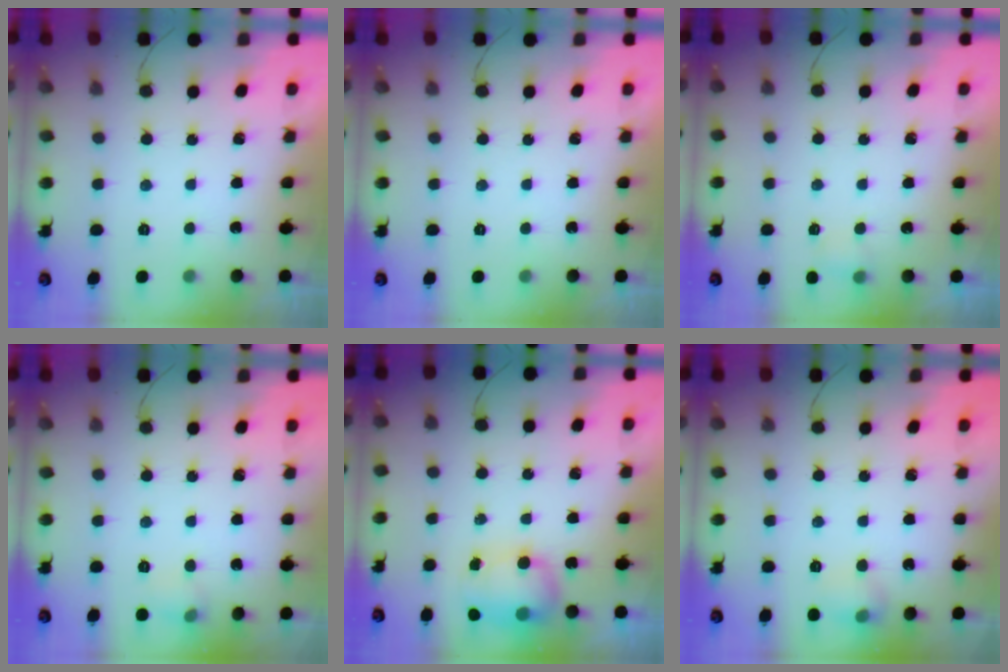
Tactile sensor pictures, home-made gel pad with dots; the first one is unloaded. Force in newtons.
{"total": 0.0}
{"total": 2.6, "press": 2.5, "slide": 0.7}
{"total": 5.7, "press": 5.4, "slide": 1.8}
{"total": 10.6, "press": 8.6, "slide": 6.3}
{"total": 7.2, "press": 7.1, "slide": 1.4}